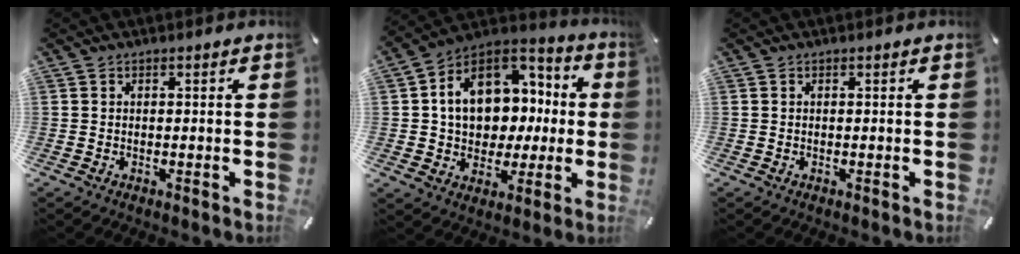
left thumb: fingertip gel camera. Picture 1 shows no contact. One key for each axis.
{"total": 14.9, "fx": 1.5, "fy": 12.4, "fz": 8.1, "tx": -0.141, "ty": -0.004, "tz": 0.036}
{"total": 0.0}